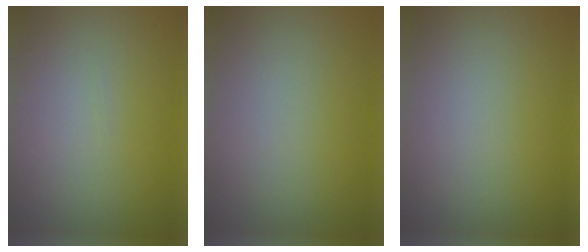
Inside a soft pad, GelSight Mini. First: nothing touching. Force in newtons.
{"total": 0.0}
{"total": 0.0}